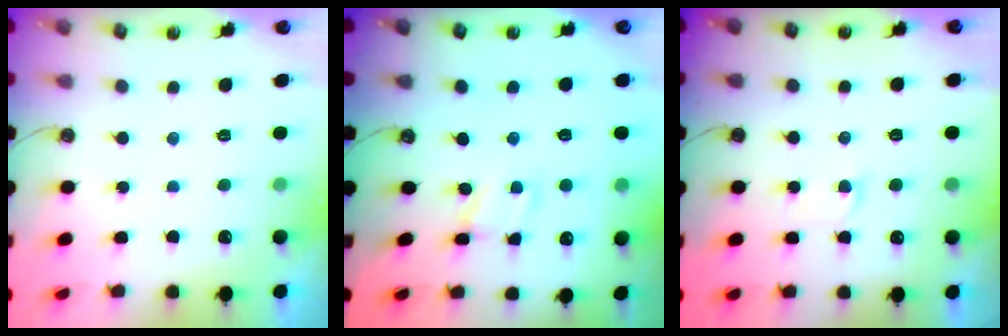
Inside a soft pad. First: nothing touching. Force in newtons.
{"total": 1.9, "press": 1.9, "slide": 0.2}
{"total": 1.6, "press": 1.6, "slide": 0.3}